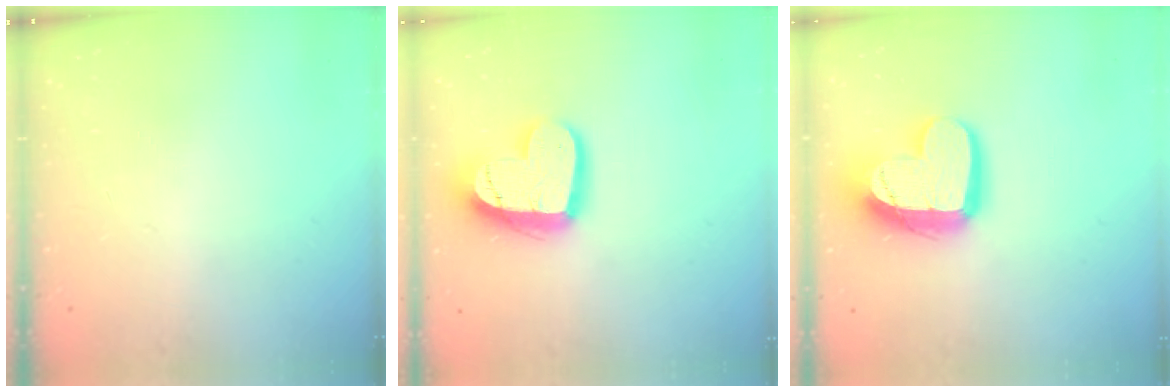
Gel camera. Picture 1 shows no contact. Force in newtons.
{"total": 16.1, "press": 16.1, "slide": 1.0}
{"total": 16.0, "press": 16.0, "slide": 1.4}